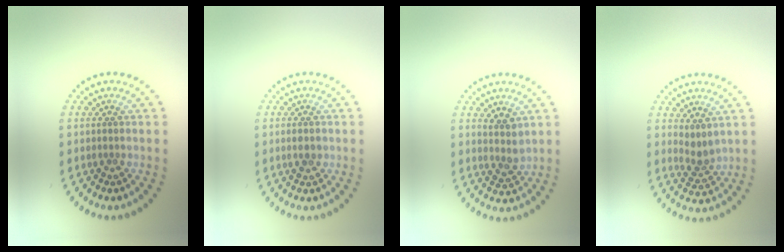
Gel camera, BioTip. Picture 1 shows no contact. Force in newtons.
{"total": 0.9, "press": 0.9, "slide": 0.0}
{"total": 1.9, "press": 1.5, "slide": 1.1}
{"total": 2.1, "press": 1.6, "slide": 1.3}